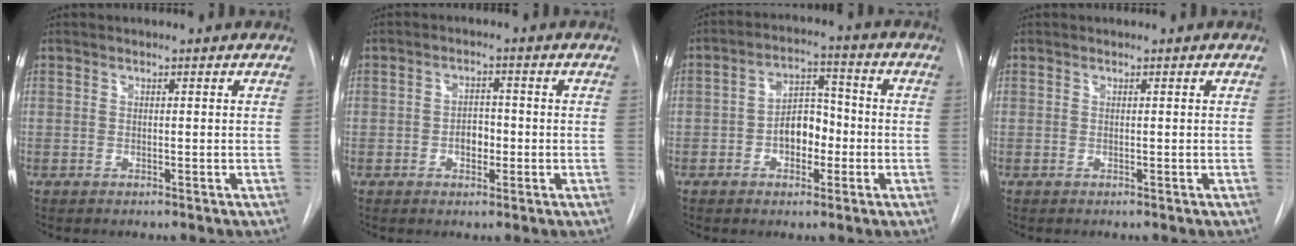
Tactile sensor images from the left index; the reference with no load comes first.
{"total": 2.9, "force": [-0.8, 2.0, 2.1], "torque": [-0.028, 0.006, -0.012]}
{"total": 6.5, "force": [-1.6, 4.0, 4.8], "torque": [-0.083, 0.024, -0.029]}
{"total": 0.0}